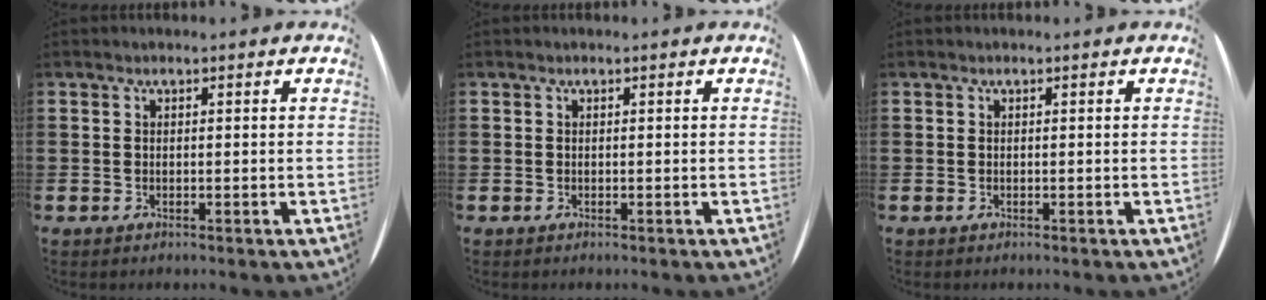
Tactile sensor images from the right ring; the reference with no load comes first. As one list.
[{"total": 0.0}, {"total": 0.0}]